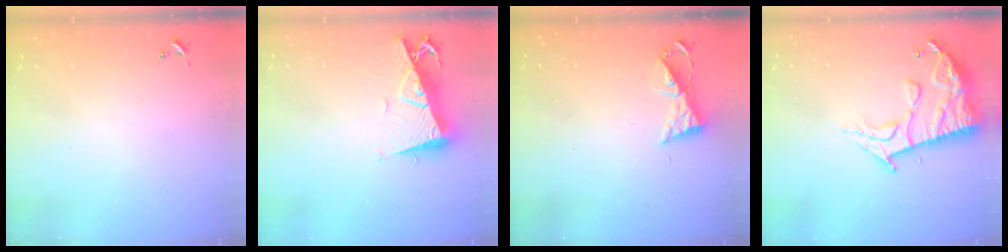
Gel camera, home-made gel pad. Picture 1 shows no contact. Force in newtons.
{"total": 10.6, "press": 10.5, "slide": 1.3}
{"total": 6.4, "press": 6.4, "slide": 0.6}
{"total": 14.4, "press": 14.3, "slide": 1.2}